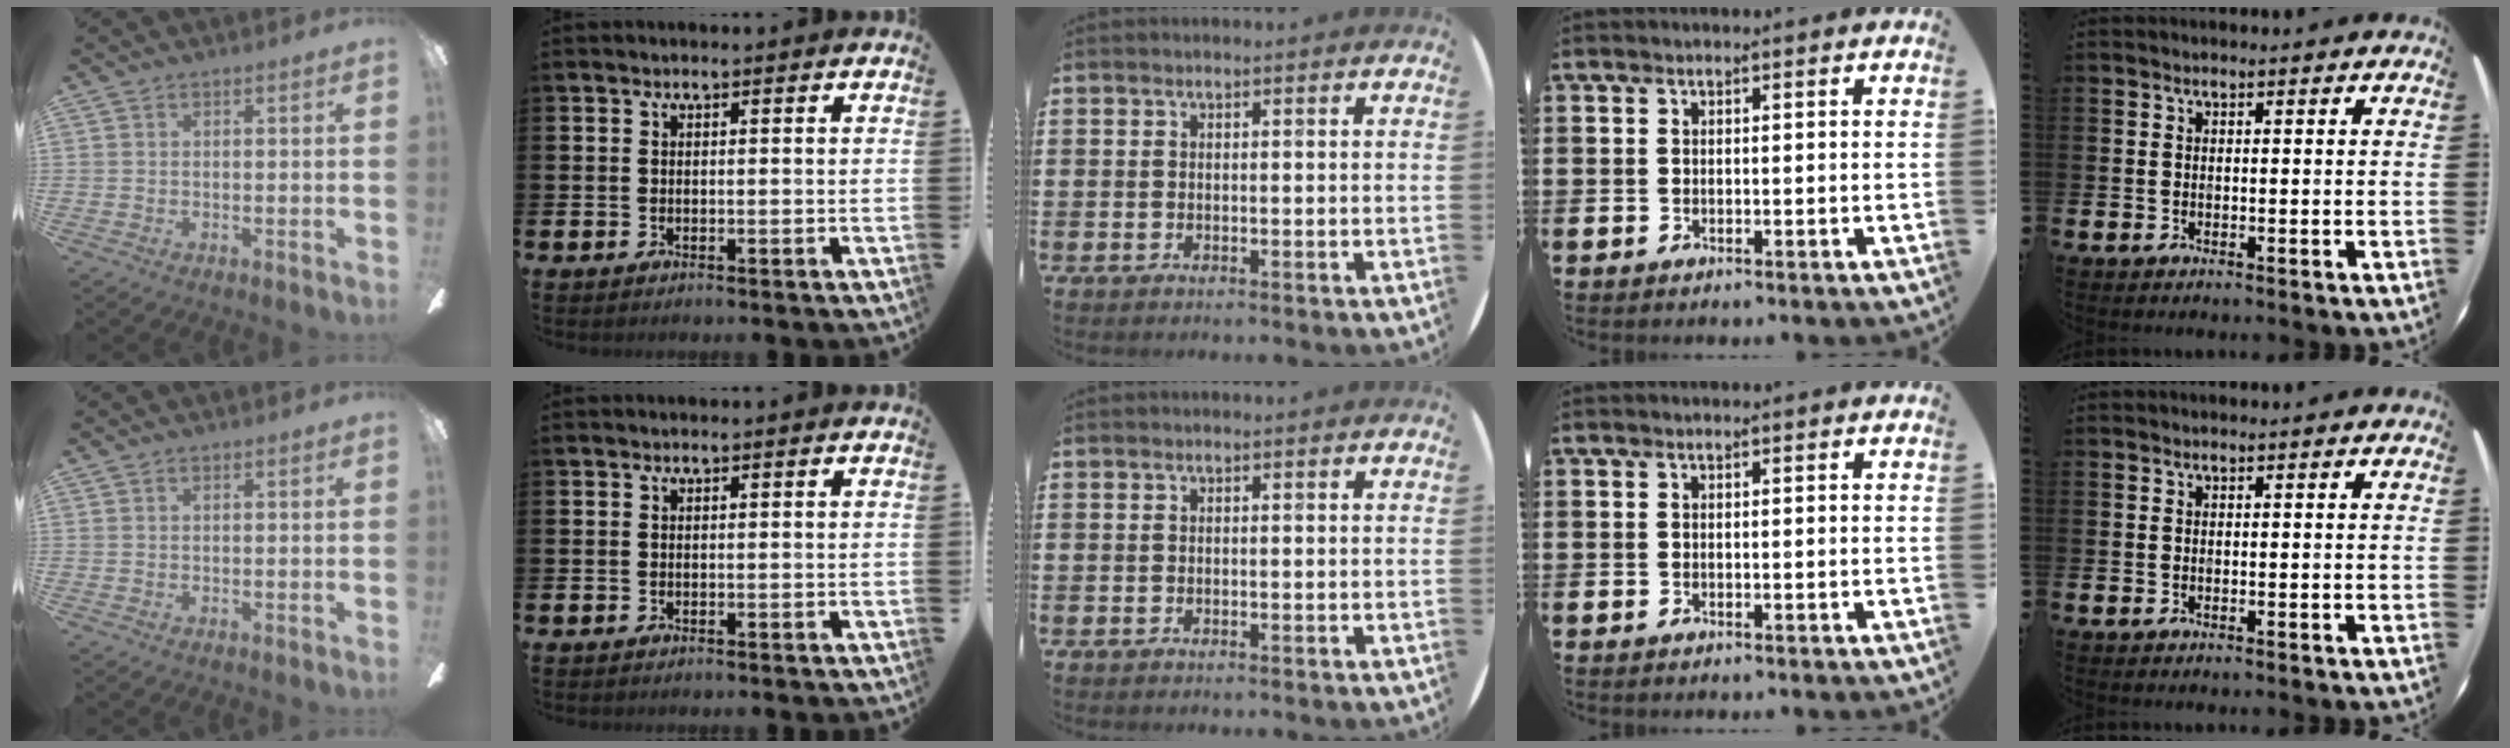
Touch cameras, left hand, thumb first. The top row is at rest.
{}